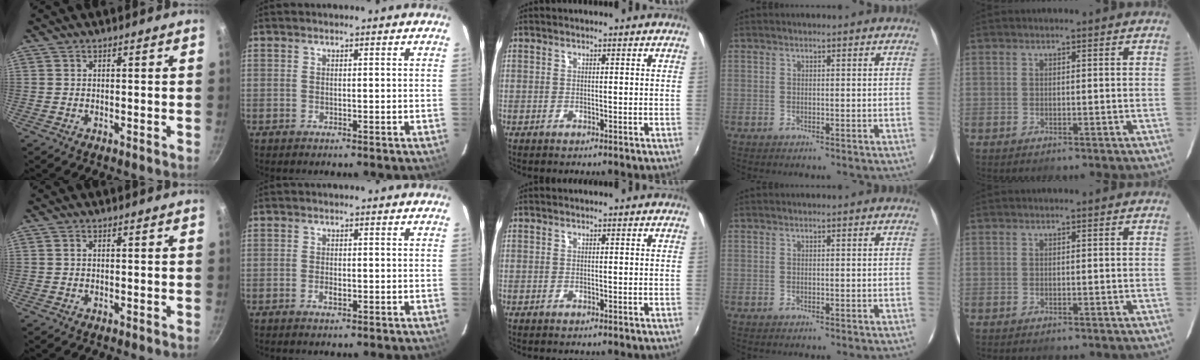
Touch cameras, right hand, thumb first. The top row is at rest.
{"thumb": {"total": 0.6, "force": [0.1, 0.4, 0.4], "torque": [-0.007, 0.003, 0.002]}, "index": {"total": 1.8, "force": [-0.7, 1.0, 1.4], "torque": [-0.027, 0.000, -0.012]}}